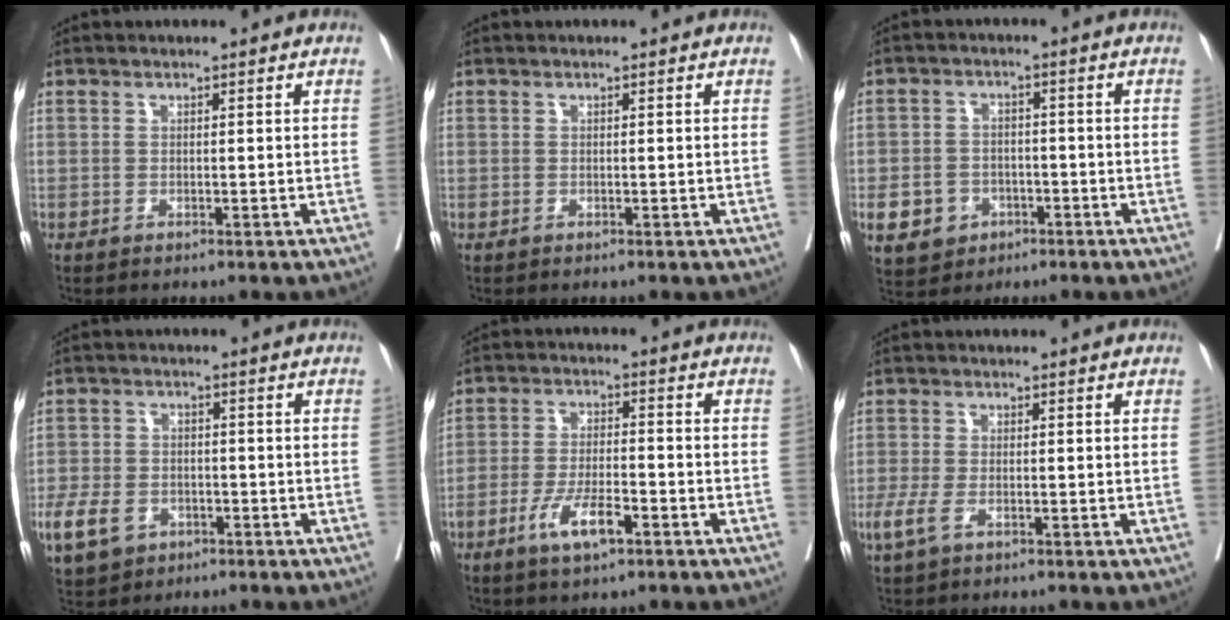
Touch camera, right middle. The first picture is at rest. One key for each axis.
{"total": 0.0}
{"total": 8.1, "fx": -3.4, "fy": 6.8, "fz": 2.7, "tx": -0.060, "ty": 0.008, "tz": -0.044}
{"total": 14.4, "fx": -6.4, "fy": 11.0, "fz": 6.8, "tx": -0.200, "ty": 0.000, "tz": -0.099}
{"total": 6.9, "fx": -3.7, "fy": 1.8, "fz": 5.5, "tx": -0.108, "ty": -0.005, "tz": -0.066}
{"total": 3.3, "fx": -1.4, "fy": 1.4, "fz": 2.6, "tx": -0.069, "ty": -0.007, "tz": -0.028}